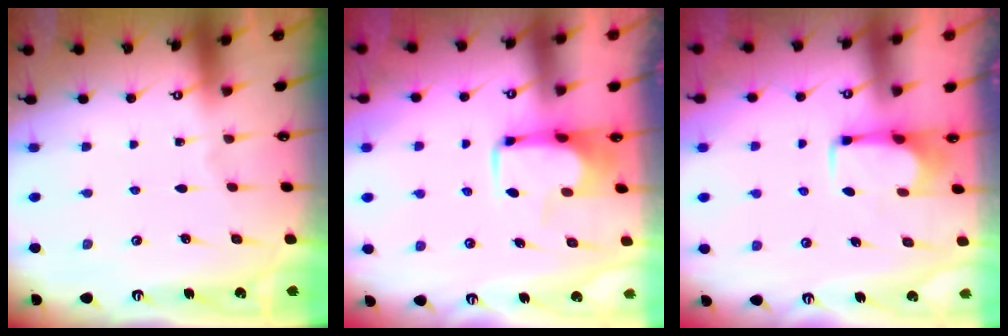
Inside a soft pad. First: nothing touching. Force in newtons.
{"total": 2.2, "press": 2.1, "slide": 0.8}
{"total": 2.8, "press": 2.8, "slide": 0.4}